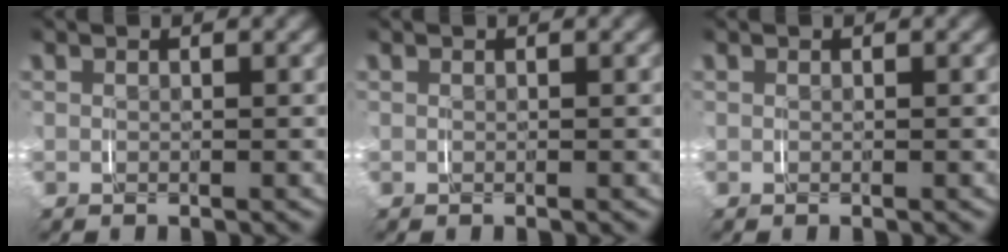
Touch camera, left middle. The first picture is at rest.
{"total": 0.0}
{"total": 0.0}